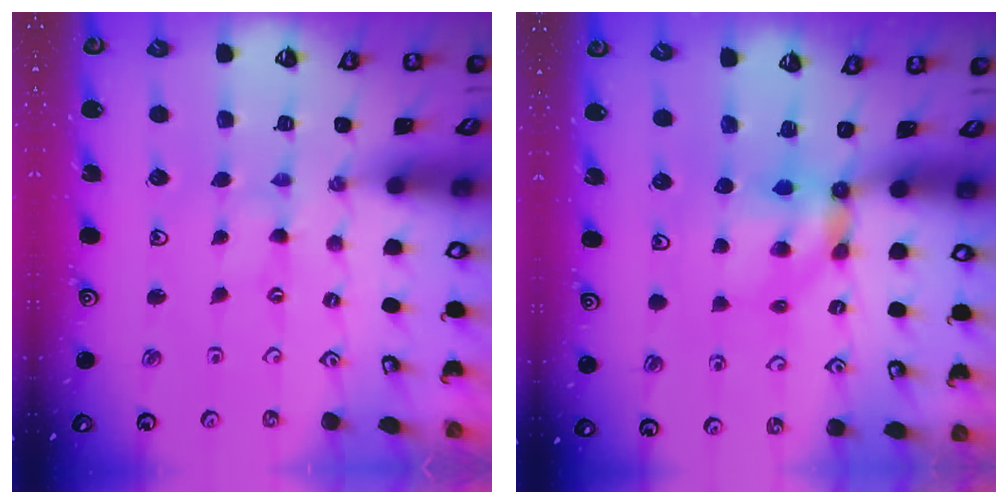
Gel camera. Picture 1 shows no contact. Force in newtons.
{"total": 5.8, "press": 5.8, "slide": 0.2}